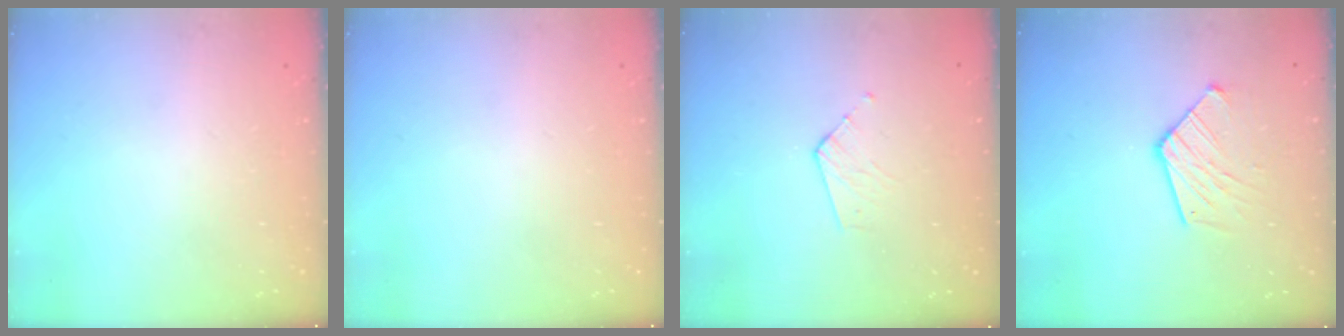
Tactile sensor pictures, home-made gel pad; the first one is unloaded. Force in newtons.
{"total": 0.0}
{"total": 3.5, "press": 3.5, "slide": 0.3}
{"total": 11.1, "press": 11.0, "slide": 0.9}